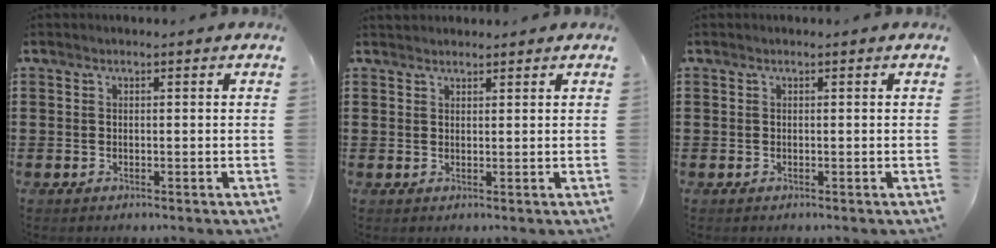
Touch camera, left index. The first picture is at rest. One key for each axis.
{"total": 1.4, "fx": 1.3, "fy": 0.4, "fz": 0.0, "tx": -0.001, "ty": 0.001, "tz": 0.026}
{"total": 0.0}